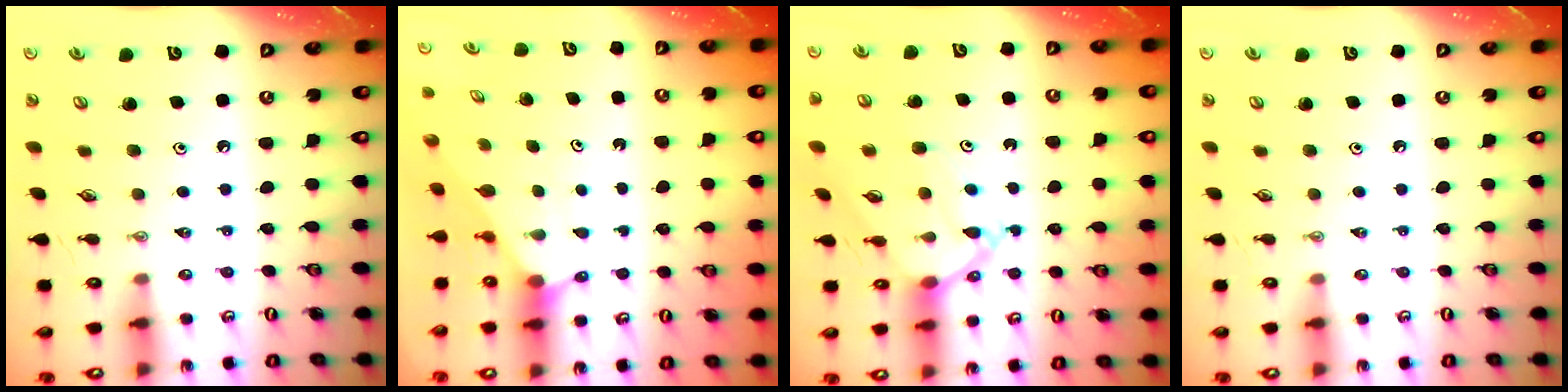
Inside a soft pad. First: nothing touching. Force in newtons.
{"total": 2.7, "press": 2.7, "slide": 0.2}
{"total": 11.8, "press": 11.7, "slide": 1.1}
{"total": 0.0}